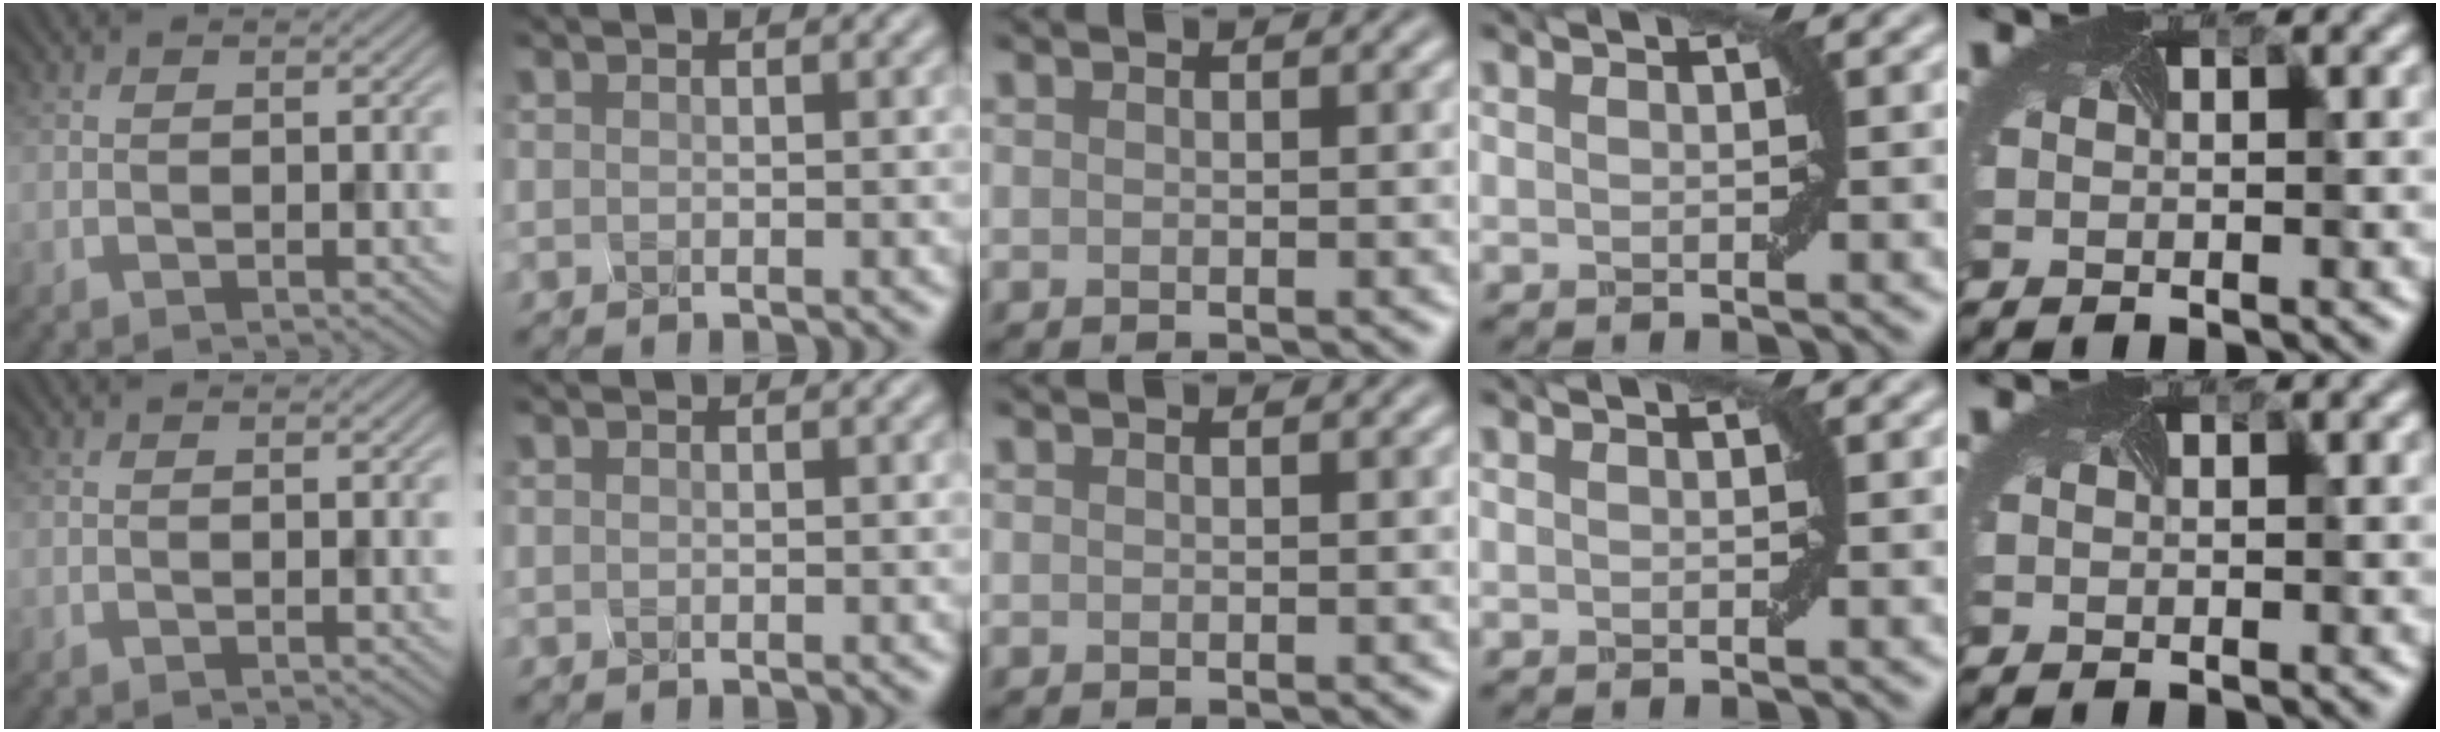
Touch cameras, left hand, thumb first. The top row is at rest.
{}